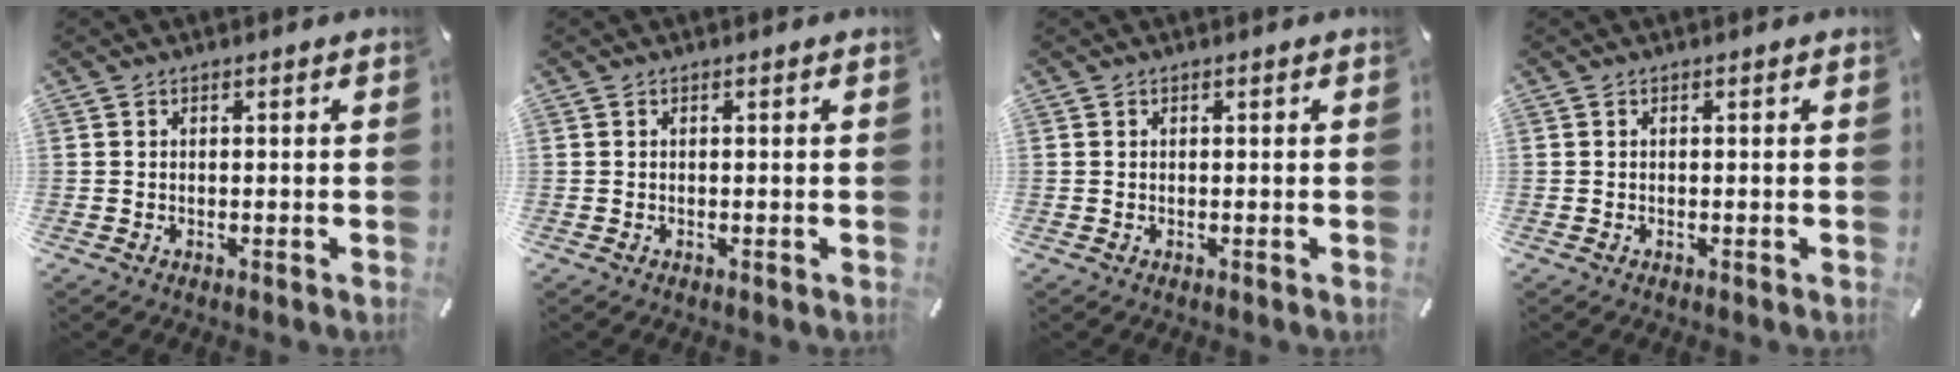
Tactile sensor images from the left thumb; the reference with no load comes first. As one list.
[{"total": 0.0}, {"total": 0.0}, {"total": 0.0}]